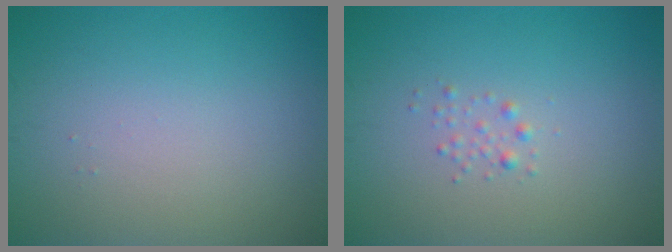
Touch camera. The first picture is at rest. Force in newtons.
{"total": 0.8, "press": 0.8, "slide": 0.1}